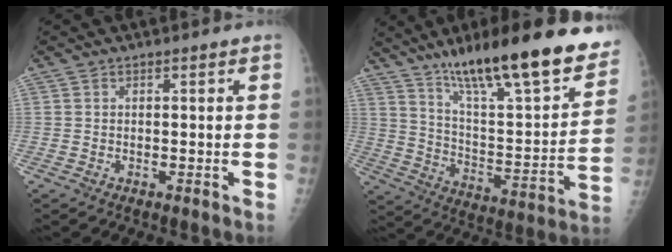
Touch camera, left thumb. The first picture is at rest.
{"total": 27.8, "force": [19.2, 5.8, 19.3], "torque": [-0.270, -0.063, 0.302]}